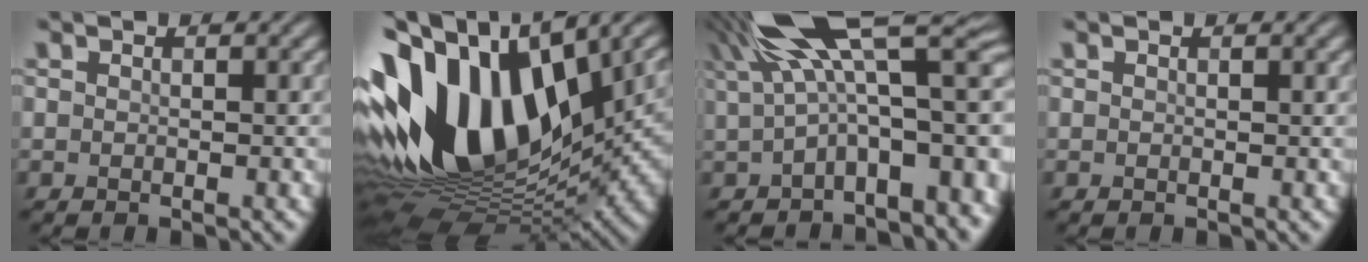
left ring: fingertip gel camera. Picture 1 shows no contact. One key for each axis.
{"total": 17.4, "fx": 2.8, "fy": 10.7, "fz": 13.5, "tx": -0.274, "ty": 0.017, "tz": 0.040}
{"total": 15.1, "fx": 4.3, "fy": 6.2, "fz": 13.1, "tx": -0.198, "ty": 0.010, "tz": 0.093}
{"total": 0.6, "fx": 0.4, "fy": 0.1, "fz": 0.5, "tx": -0.004, "ty": 0.005, "tz": 0.005}